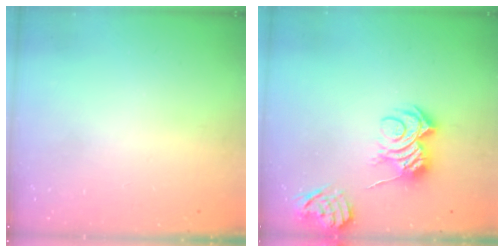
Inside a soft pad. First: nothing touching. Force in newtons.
{"total": 10.9, "press": 10.8, "slide": 1.1}